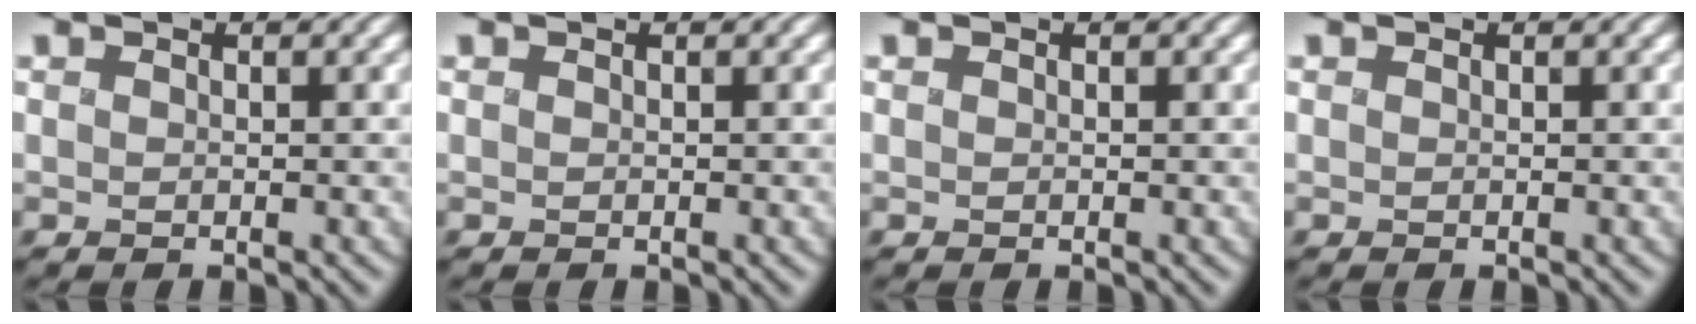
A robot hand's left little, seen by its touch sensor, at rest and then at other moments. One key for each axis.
{"total": 0.0}
{"total": 0.0}
{"total": 0.0}